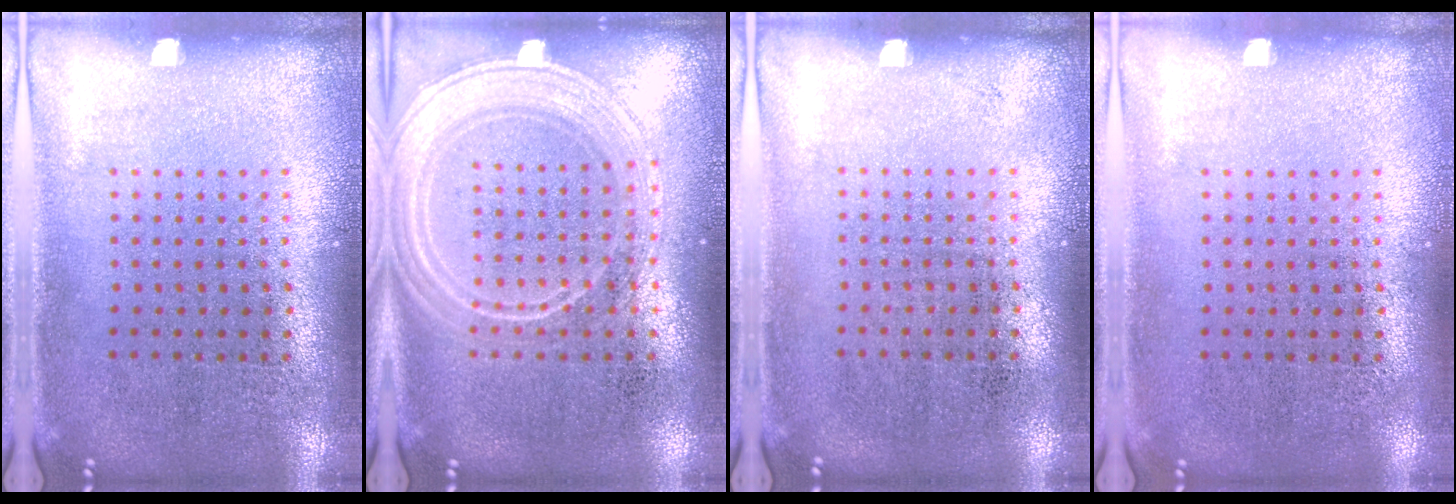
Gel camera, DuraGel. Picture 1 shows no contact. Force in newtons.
{"total": 2.2, "press": 2.1, "slide": 0.4}
{"total": 0.0}
{"total": 0.0}